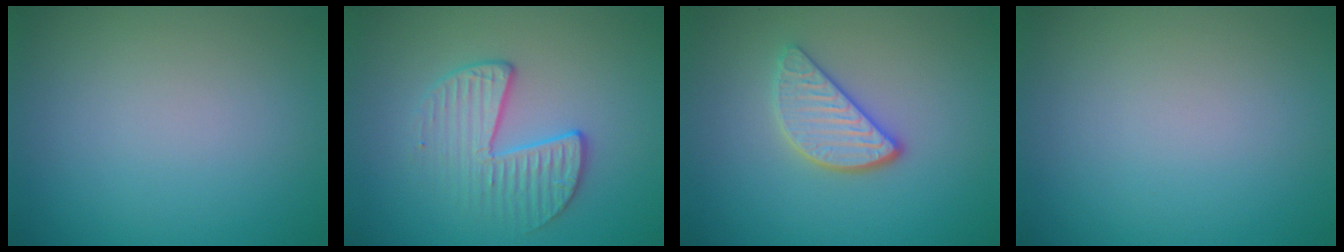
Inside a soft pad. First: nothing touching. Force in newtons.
{"total": 3.4, "press": 2.9, "slide": 1.8}
{"total": 3.2, "press": 2.8, "slide": 1.5}
{"total": 0.0}